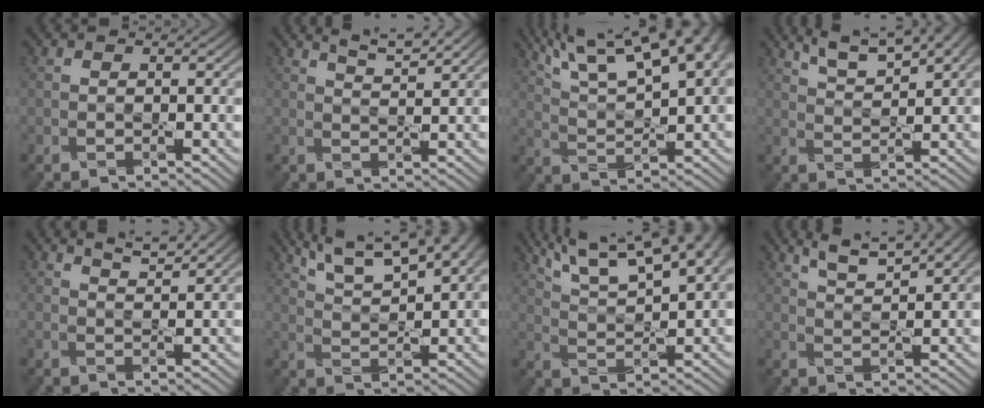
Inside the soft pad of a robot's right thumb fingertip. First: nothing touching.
{"total": 4.5, "force": [3.4, 0.6, 2.8], "torque": [-0.046, 0.004, 0.061]}
{"total": 16.9, "force": [10.2, 5.1, 12.4], "torque": [-0.223, 0.035, 0.152]}
{"total": 8.3, "force": [5.7, 2.0, 5.6], "torque": [-0.112, 0.011, 0.100]}
{"total": 3.2, "force": [2.5, 0.5, 2.0], "torque": [-0.032, 0.002, 0.048]}
{"total": 12.3, "force": [8.1, 3.5, 8.6], "torque": [-0.164, 0.025, 0.122]}
{"total": 15.4, "force": [9.8, 4.5, 11.0], "torque": [-0.200, 0.035, 0.145]}
{"total": 6.6, "force": [4.7, 1.3, 4.4], "torque": [-0.096, 0.011, 0.092]}